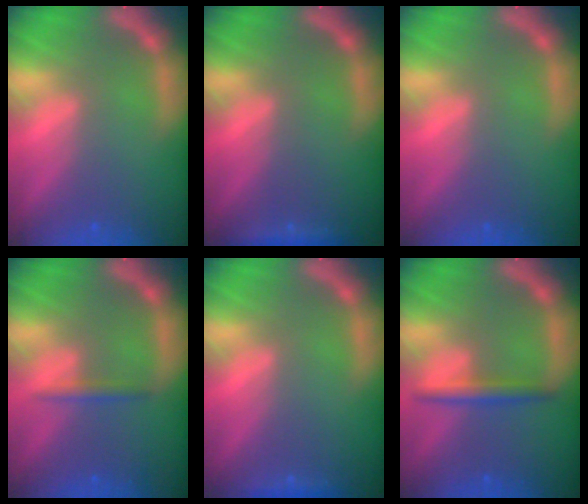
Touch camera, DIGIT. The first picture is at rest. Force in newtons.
{"total": 1.4}
{"total": 0.0}
{"total": 1.4}
{"total": 0.9}
{"total": 2.5}